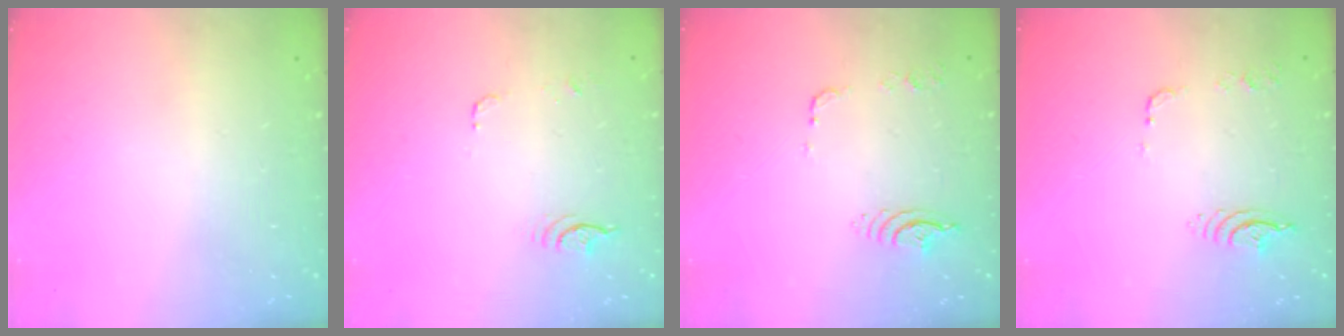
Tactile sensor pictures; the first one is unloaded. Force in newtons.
{"total": 14.3, "press": 5.9, "slide": 13.1}
{"total": 8.3, "press": 8.3, "slide": 0.8}
{"total": 8.3, "press": 8.3, "slide": 0.8}